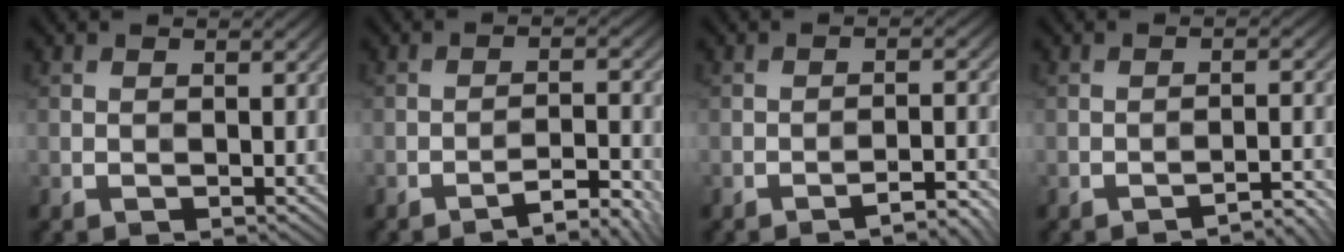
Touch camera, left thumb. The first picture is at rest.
{"total": 5.3, "force": [-3.9, 0.9, 3.5], "torque": [-0.048, 0.017, -0.060]}
{"total": 3.7, "force": [-2.9, 0.4, 2.2], "torque": [-0.032, 0.015, -0.047]}
{"total": 3.0, "force": [-2.6, 0.2, 1.5], "torque": [-0.013, 0.014, -0.042]}